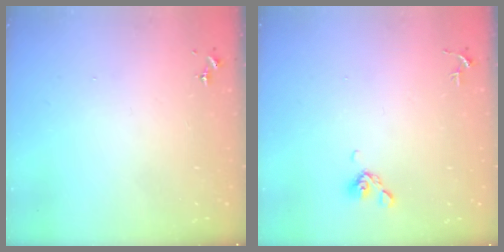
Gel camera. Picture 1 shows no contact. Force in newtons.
{"total": 6.5, "press": 6.0, "slide": 2.5}